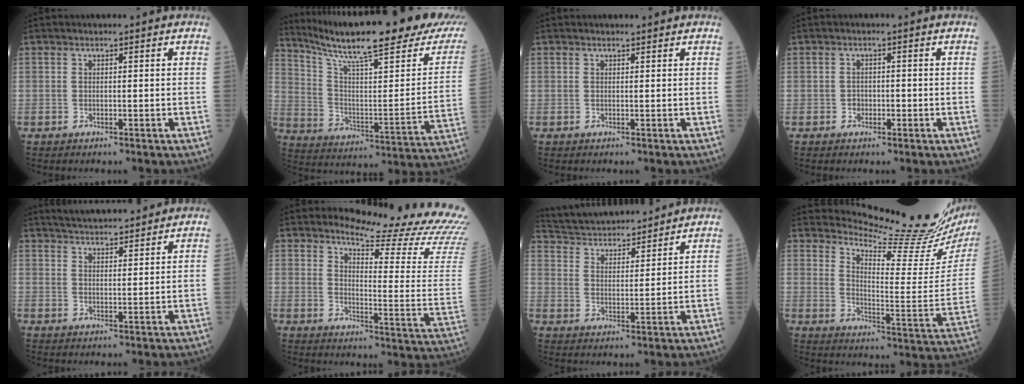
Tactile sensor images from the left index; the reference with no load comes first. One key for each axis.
{"total": 26.6, "fx": 21.5, "fy": 1.7, "fz": 15.5, "tx": -0.247, "ty": -0.046, "tz": 0.305}
{"total": 1.0, "fx": 1.0, "fy": 0.1, "fz": 0.2, "tx": -0.009, "ty": 0.003, "tz": 0.014}
{"total": 1.3, "fx": -0.5, "fy": 1.0, "fz": 0.6, "tx": -0.008, "ty": 0.004, "tz": -0.007}
{"total": 11.3, "fx": 10.5, "fy": 1.6, "fz": 3.7, "tx": -0.059, "ty": 0.019, "tz": 0.153}
{"total": 19.2, "fx": 18.5, "fy": -0.3, "fz": 5.4, "tx": -0.084, "ty": -0.146, "tz": 0.207}
{"total": 16.7, "fx": 15.7, "fy": 2.7, "fz": 5.0, "tx": -0.092, "ty": 0.032, "tz": 0.249}
{"total": 17.7, "fx": 16.9, "fy": -1.8, "fz": 5.0, "tx": -0.089, "ty": -0.120, "tz": 0.224}